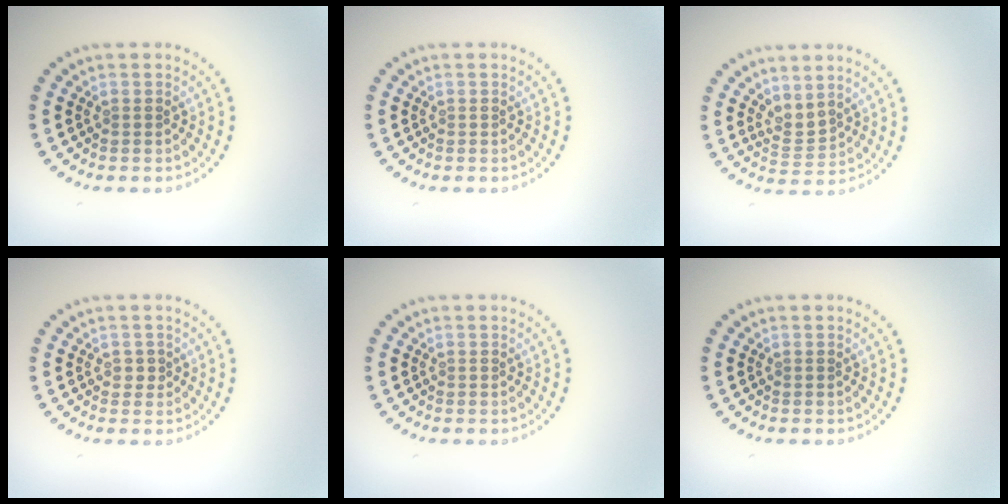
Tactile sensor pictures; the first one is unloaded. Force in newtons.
{"total": 0.0}
{"total": 1.9, "press": 1.5, "slide": 1.2}
{"total": 0.9, "press": 0.8, "slide": 0.3}
{"total": 0.0}
{"total": 0.0}